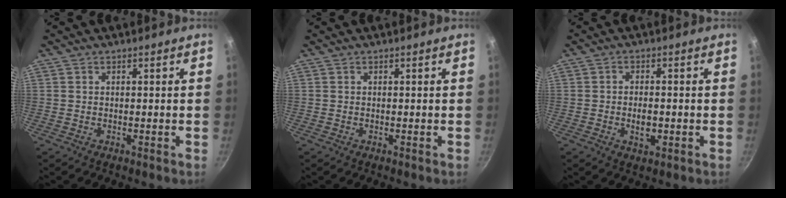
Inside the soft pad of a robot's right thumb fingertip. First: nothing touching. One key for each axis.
{"total": 0.0}
{"total": 3.9, "fx": -0.9, "fy": 2.1, "fz": 3.2, "tx": -0.050, "ty": 0.007, "tz": -0.014}